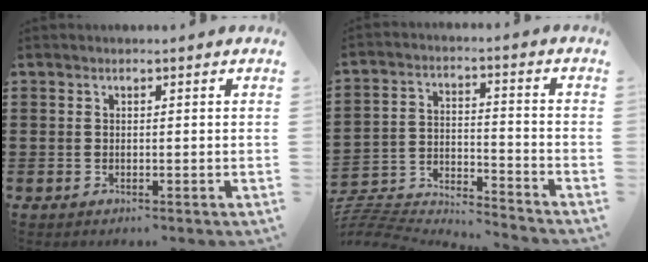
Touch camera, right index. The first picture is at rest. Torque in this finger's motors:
{"motor_torque": [-2.14, 0.00, -1.05, -0.12]}